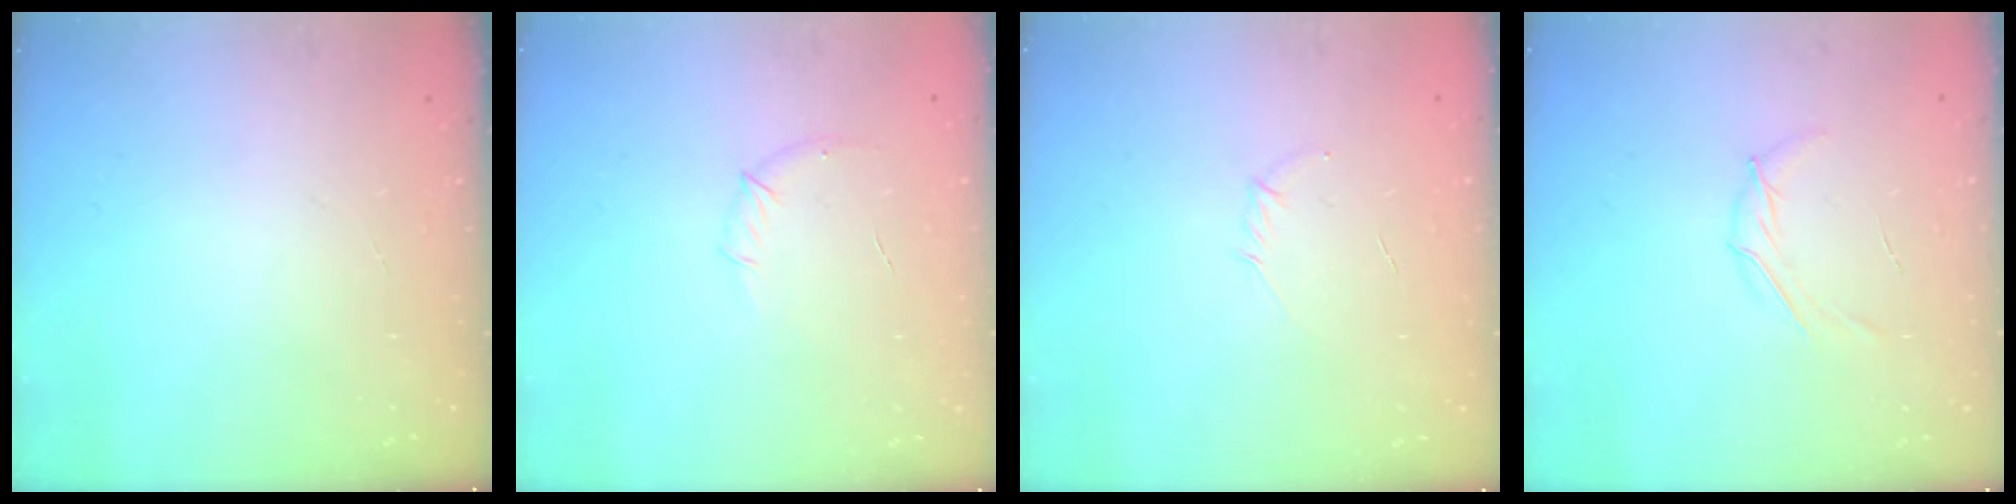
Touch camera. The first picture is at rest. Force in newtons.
{"total": 7.4, "press": 7.2, "slide": 1.7}
{"total": 2.8, "press": 2.7, "slide": 0.7}
{"total": 5.2, "press": 5.0, "slide": 1.3}